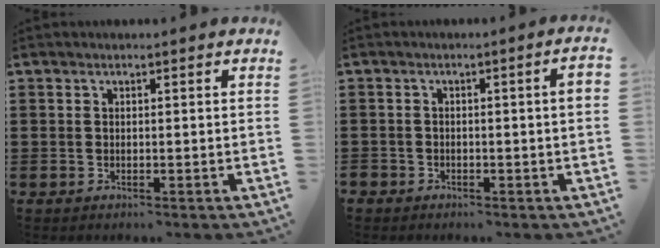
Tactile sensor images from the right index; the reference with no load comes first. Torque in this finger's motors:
{"motor_torque": [1.23, 0.91, 0.26, 0.10]}